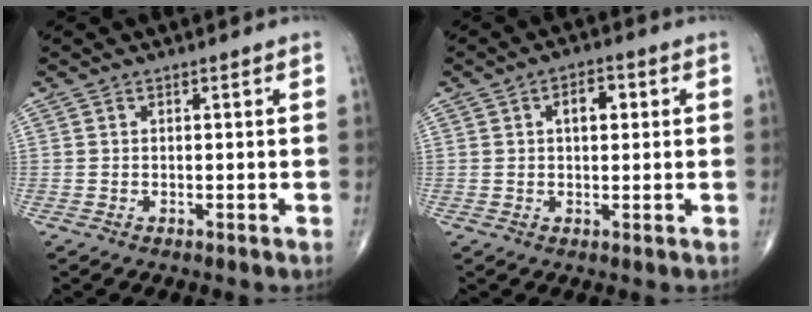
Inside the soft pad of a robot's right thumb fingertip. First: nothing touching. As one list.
[{"total": 4.5, "force": [1.1, 2.5, 3.6], "torque": [-0.041, 0.007, 0.014]}]